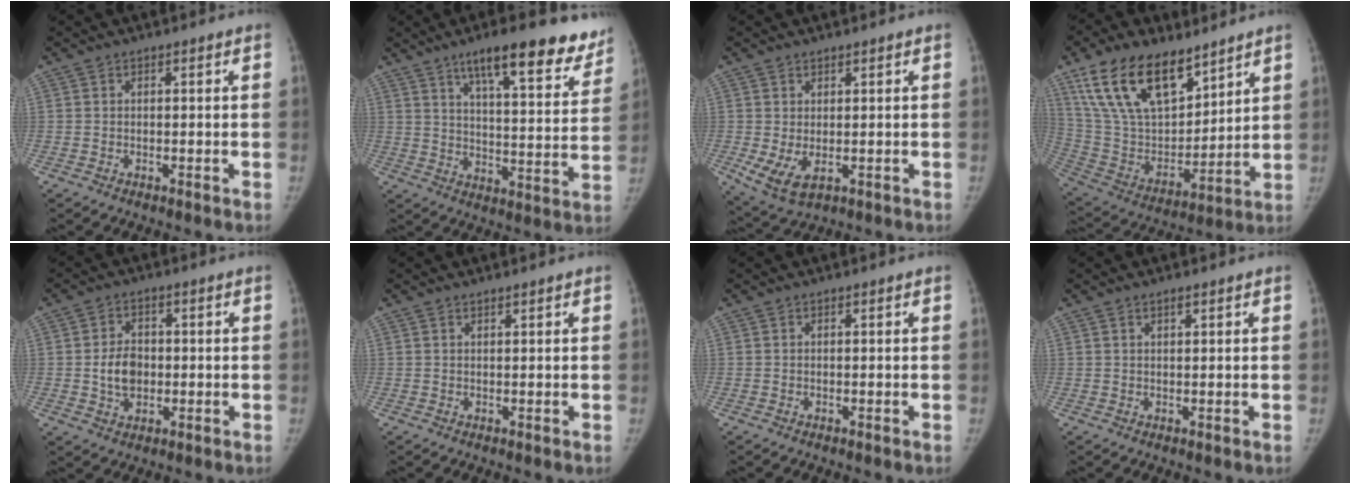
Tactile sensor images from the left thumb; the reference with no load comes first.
{"total": 19.1, "force": [13.5, 5.3, 12.4], "torque": [-0.128, -0.056, 0.191]}
{"total": 5.5, "force": [-0.2, 3.2, 4.5], "torque": [-0.085, -0.012, 0.014]}
{"total": 21.6, "force": [13.5, 10.9, 12.8], "torque": [-0.203, -0.049, 0.262]}
{"total": 6.2, "force": [-0.3, 4.6, 4.1], "torque": [-0.058, 0.004, -0.004]}
{"total": 0.7, "force": [0.6, 0.1, 0.3], "torque": [-0.007, -0.004, 0.013]}
{"total": 0.0}
{"total": 1.1, "force": [0.8, 0.3, 0.7], "torque": [-0.011, -0.003, 0.015]}